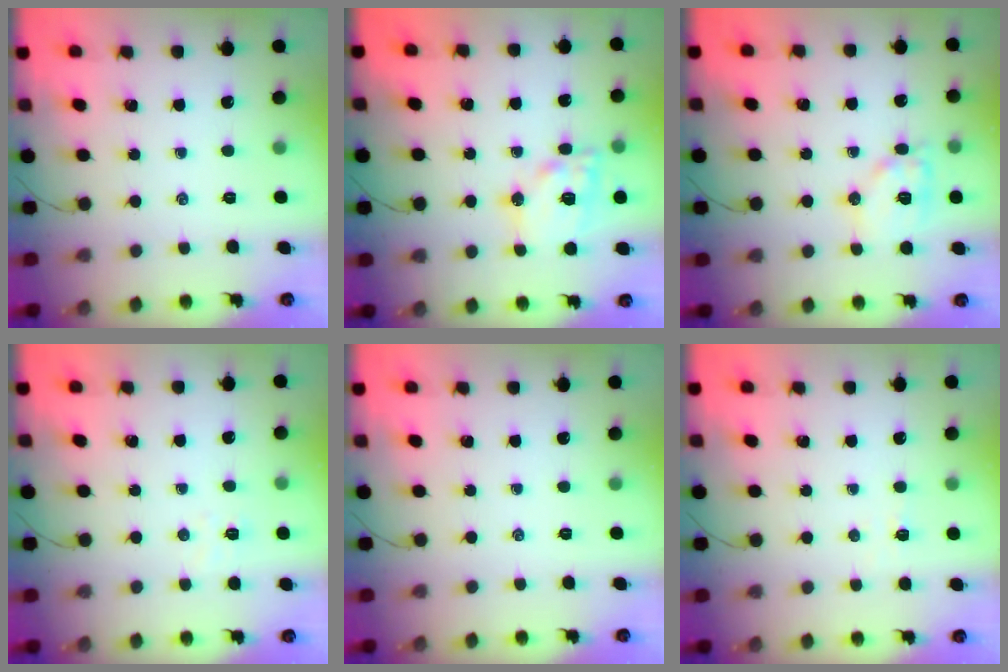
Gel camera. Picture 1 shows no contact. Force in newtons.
{"total": 15.0, "press": 14.7, "slide": 2.8}
{"total": 10.9, "press": 10.9, "slide": 0.6}
{"total": 3.0, "press": 2.8, "slide": 0.8}
{"total": 0.0}
{"total": 2.6, "press": 2.5, "slide": 0.8}